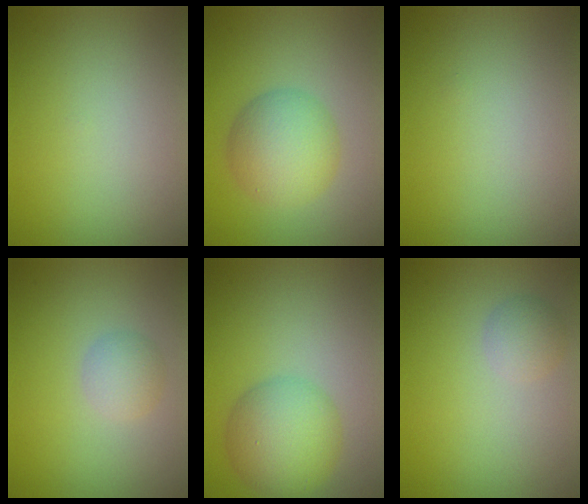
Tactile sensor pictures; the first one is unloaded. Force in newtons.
{"total": 5.3, "press": 5.3, "slide": 0.1}
{"total": 0.0}
{"total": 1.9, "press": 1.9, "slide": 0.1}
{"total": 5.7, "press": 5.7, "slide": 0.1}
{"total": 1.6, "press": 1.6, "slide": 0.1}